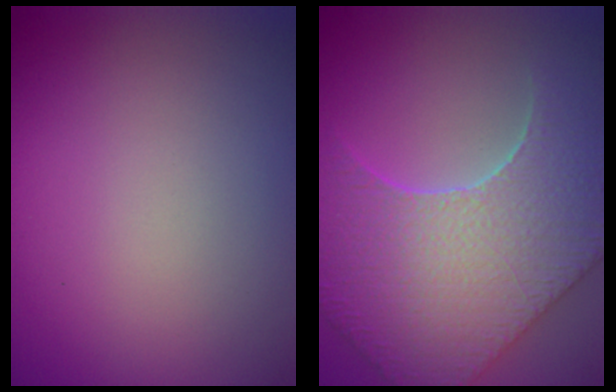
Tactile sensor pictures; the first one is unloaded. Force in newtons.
{"total": 8.5, "press": 7.2, "slide": 4.6}